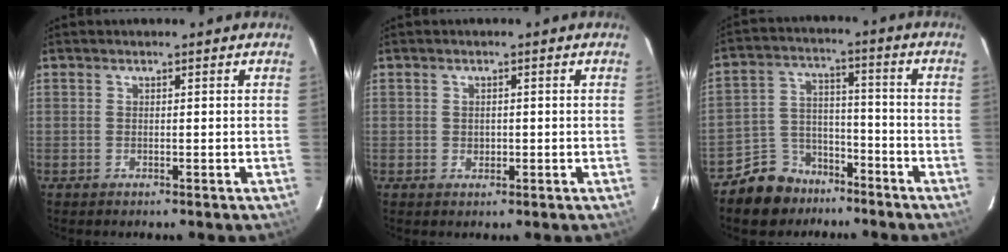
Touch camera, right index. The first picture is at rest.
{"total": 1.5, "force": [-0.1, 1.3, 0.8], "torque": [-0.011, 0.003, -0.001]}
{"total": 10.2, "force": [-7.5, 6.5, 2.2], "torque": [-0.060, 0.036, -0.113]}